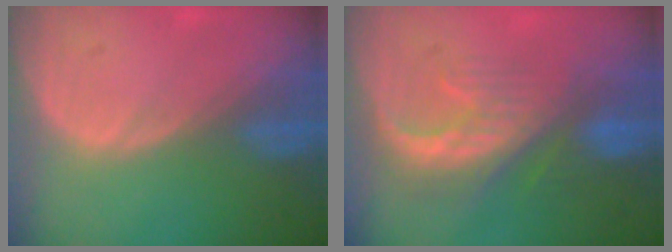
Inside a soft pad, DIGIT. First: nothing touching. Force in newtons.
{"total": 8.1, "press": 7.7, "slide": 2.5}